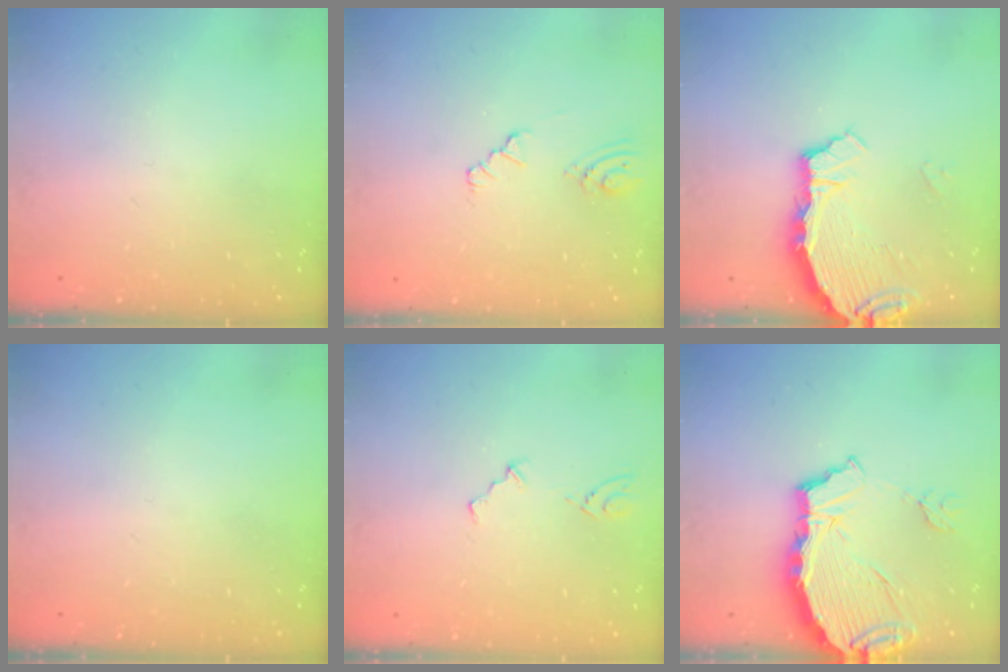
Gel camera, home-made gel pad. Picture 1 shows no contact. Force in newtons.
{"total": 3.7, "press": 3.7, "slide": 0.5}
{"total": 4.1, "press": 4.1, "slide": 0.2}
{"total": 0.0}
{"total": 2.7, "press": 2.5, "slide": 1.2}
{"total": 8.4, "press": 8.4, "slide": 0.9}